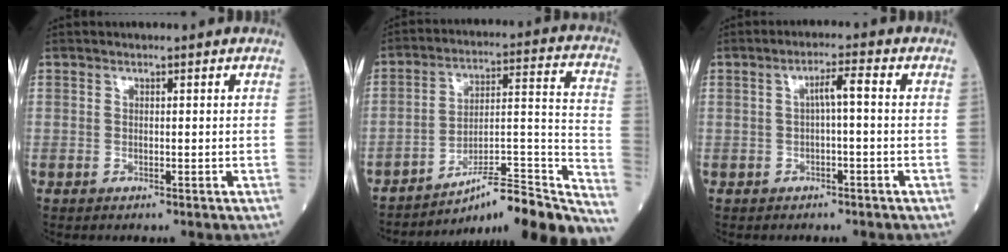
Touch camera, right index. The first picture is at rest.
{"total": 22.6, "force": [-19.5, 0.4, 11.3], "torque": [-0.093, 0.024, -0.285]}
{"total": 2.9, "force": [0.0, 0.2, 2.9], "torque": [-0.048, 0.010, 0.000]}